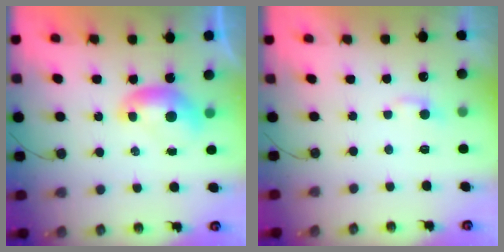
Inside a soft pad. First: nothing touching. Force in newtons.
{"total": 2.3, "press": 2.3, "slide": 0.4}